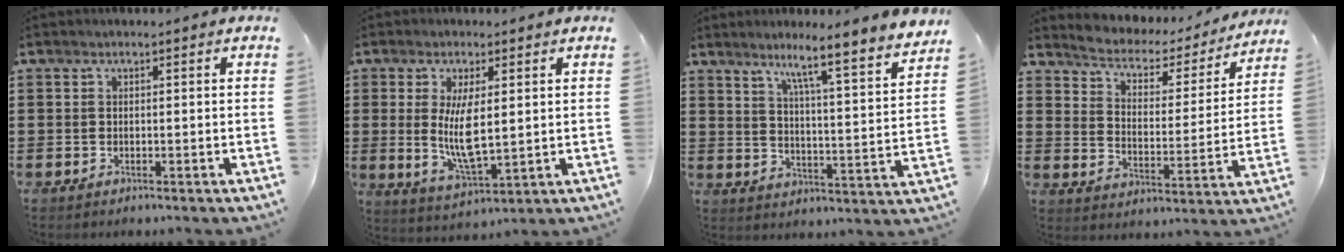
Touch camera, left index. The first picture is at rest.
{"total": 7.7, "force": [1.2, 2.6, 7.1], "torque": [-0.125, -0.007, 0.018]}
{"total": 6.7, "force": [5.4, -1.4, 3.7], "torque": [-0.070, -0.058, 0.075]}
{"total": 3.2, "force": [2.9, 1.3, 0.1], "torque": [-0.028, -0.027, 0.039]}